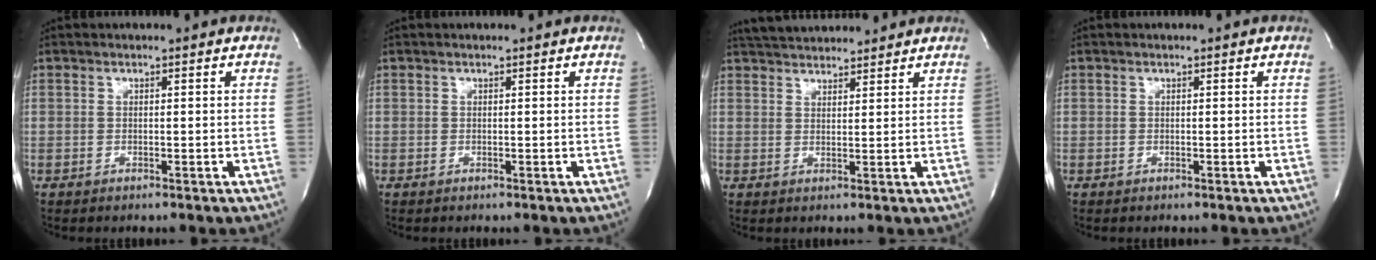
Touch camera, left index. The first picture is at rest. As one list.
[{"total": 0.0}, {"total": 8.6, "force": [8.1, 1.6, 2.5], "torque": [-0.050, 0.026, 0.125]}, {"total": 0.0}]